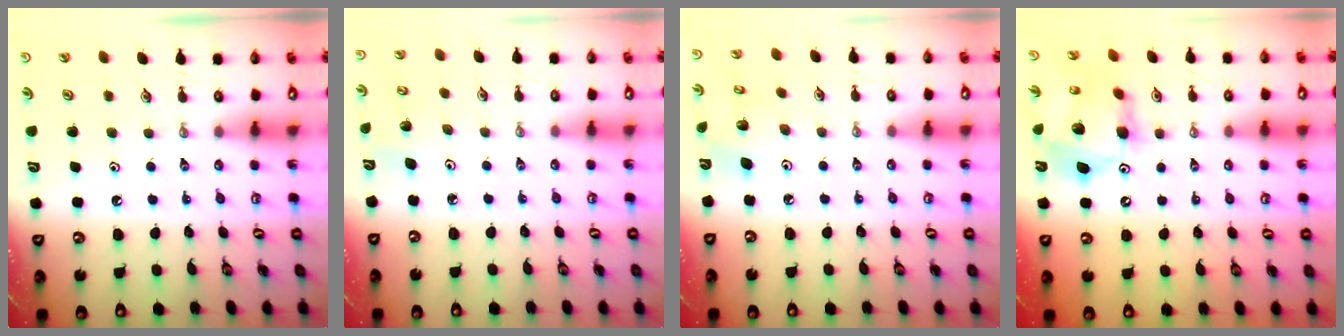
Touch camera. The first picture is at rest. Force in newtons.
{"total": 4.7, "press": 4.7, "slide": 0.7}
{"total": 6.9, "press": 6.9, "slide": 0.2}
{"total": 14.4, "press": 14.3, "slide": 1.2}